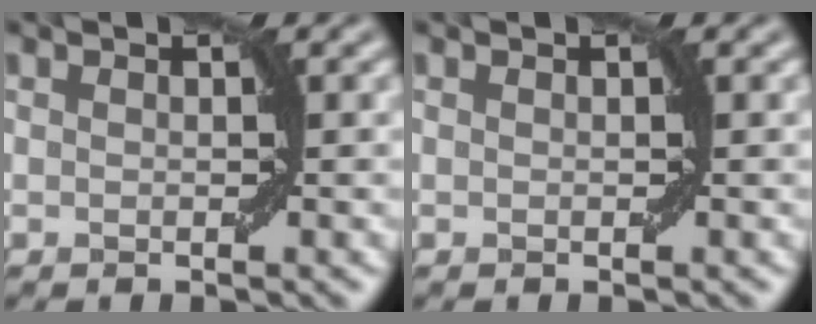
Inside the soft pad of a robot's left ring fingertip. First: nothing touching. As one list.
[{"total": 0.0}]